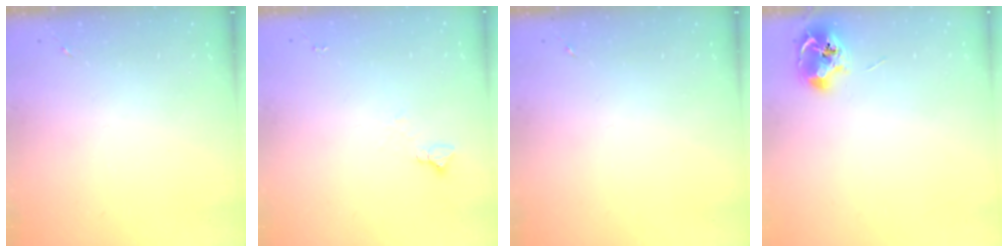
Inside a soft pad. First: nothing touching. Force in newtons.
{"total": 3.1, "press": 3.1, "slide": 0.3}
{"total": 0.0}
{"total": 9.0, "press": 8.9, "slide": 0.8}